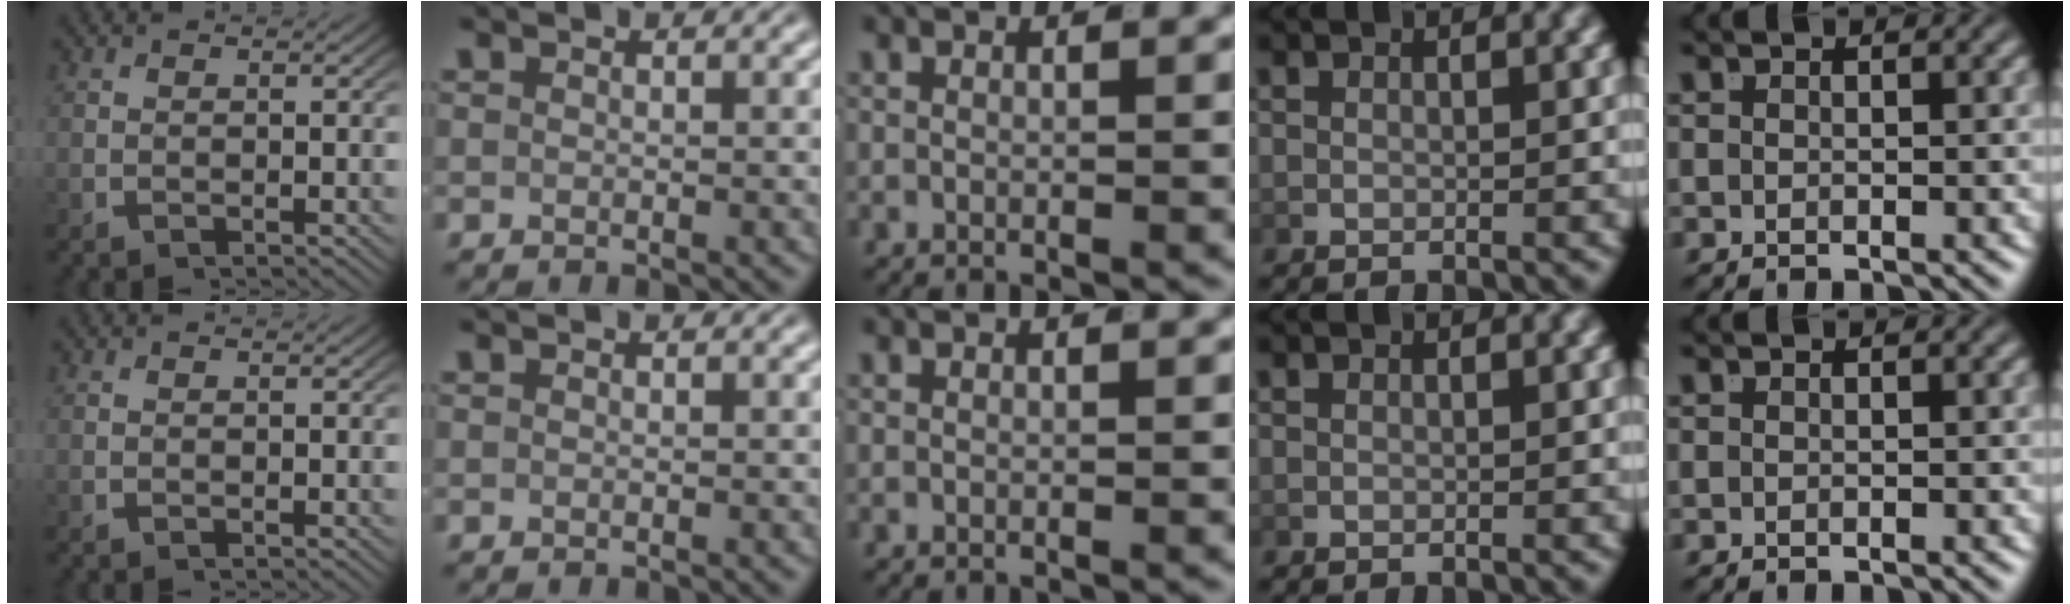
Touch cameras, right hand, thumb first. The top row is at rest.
{}